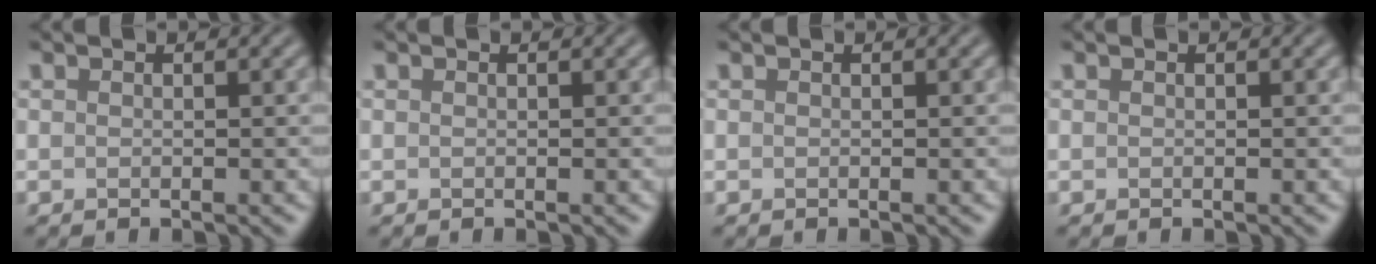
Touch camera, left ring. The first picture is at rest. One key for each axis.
{"total": 0.0}
{"total": 0.0}
{"total": 0.0}